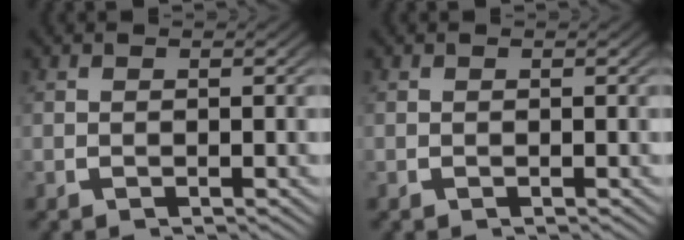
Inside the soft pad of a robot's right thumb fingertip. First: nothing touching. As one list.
[{"total": 0.0}]